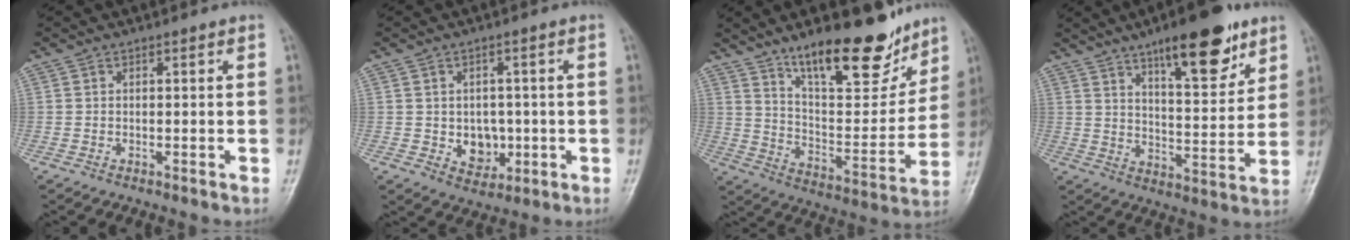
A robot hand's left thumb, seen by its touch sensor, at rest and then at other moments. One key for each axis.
{"total": 5.6, "fx": -0.6, "fy": 4.6, "fz": 3.2, "tx": -0.016, "ty": 0.001, "tz": 0.002}
{"total": 20.4, "fx": 14.2, "fy": 7.1, "fz": 12.8, "tx": -0.147, "ty": -0.083, "tz": 0.233}
{"total": 16.0, "fx": 10.0, "fy": 5.0, "fz": 11.5, "tx": -0.137, "ty": -0.054, "tz": 0.155}